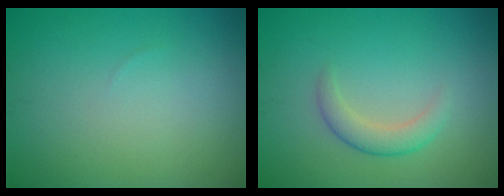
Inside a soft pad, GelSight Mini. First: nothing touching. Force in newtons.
{"total": 2.3, "press": 2.3, "slide": 0.1}